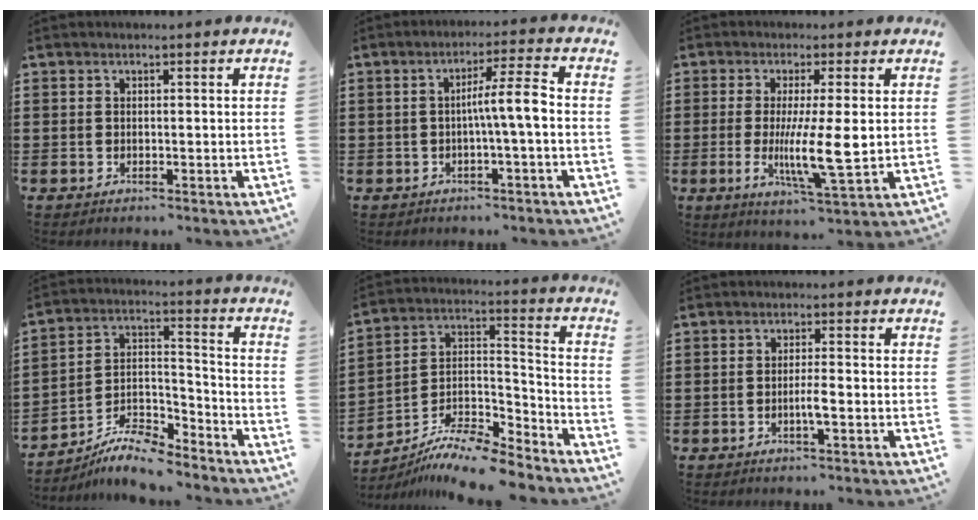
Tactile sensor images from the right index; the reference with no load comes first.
{"total": 5.9, "force": [-0.6, 0.1, 5.9], "torque": [-0.109, 0.002, -0.018]}
{"total": 8.7, "force": [-0.4, 1.2, 8.6], "torque": [-0.164, -0.015, -0.008]}
{"total": 8.8, "force": [-8.0, 1.9, 3.1], "torque": [-0.052, 0.021, -0.152]}
{"total": 10.1, "force": [-9.2, 1.9, 3.7], "torque": [-0.068, 0.019, -0.183]}
{"total": 2.6, "force": [-0.9, 0.1, 2.4], "torque": [-0.044, 0.000, -0.018]}